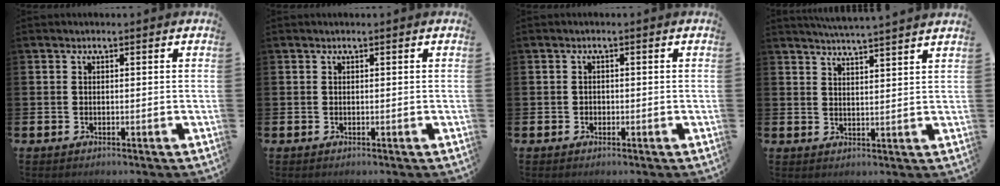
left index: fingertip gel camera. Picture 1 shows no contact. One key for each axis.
{"total": 0.0}
{"total": 0.7, "fx": -0.2, "fy": 0.7, "fz": 0.1, "tx": 0.001, "ty": 0.004, "tz": -0.007}
{"total": 4.5, "fx": 4.4, "fy": -0.9, "fz": 0.5, "tx": -0.025, "ty": -0.021, "tz": 0.081}